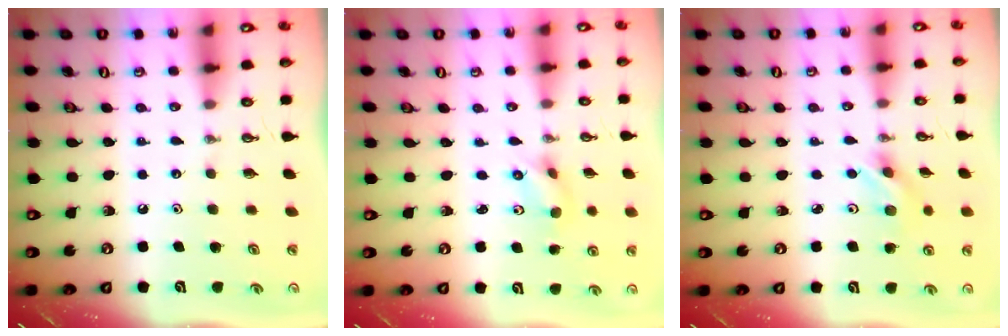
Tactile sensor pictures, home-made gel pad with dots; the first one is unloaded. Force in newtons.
{"total": 2.9, "press": 1.1, "slide": 2.7}
{"total": 3.0, "press": 3.0, "slide": 0.4}